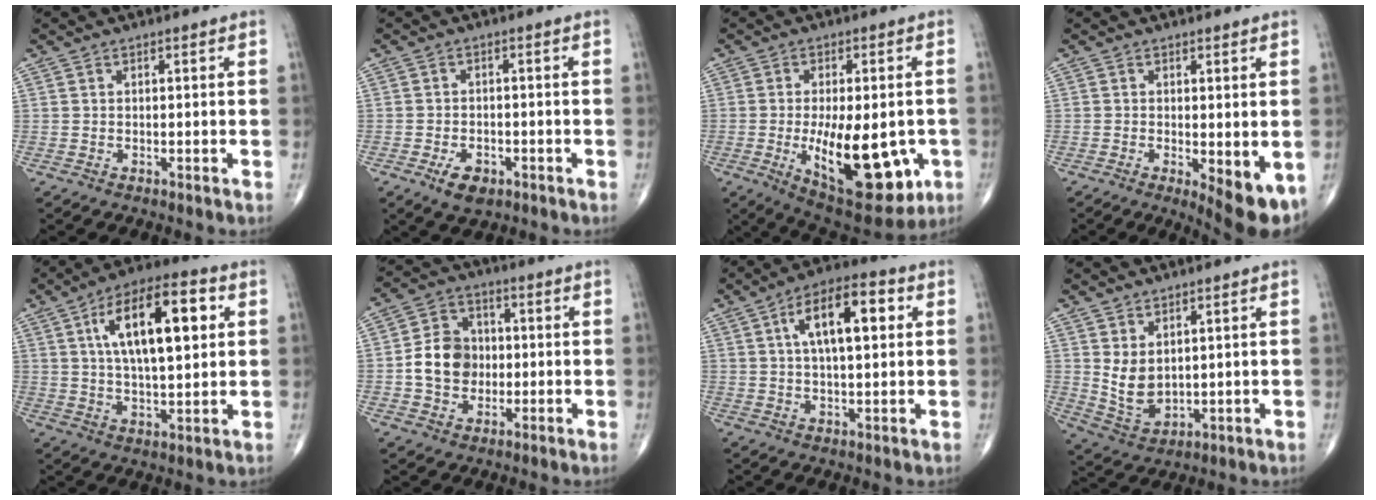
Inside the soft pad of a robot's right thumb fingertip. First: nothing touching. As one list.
[{"total": 4.7, "force": [-2.4, 2.7, 3.0], "torque": [-0.048, 0.004, -0.037]}, {"total": 19.6, "force": [-4.8, 8.8, 16.8], "torque": [-0.225, -0.014, -0.046]}, {"total": 7.9, "force": [-2.0, 2.6, 7.2], "torque": [-0.092, -0.020, -0.024]}, {"total": 17.5, "force": [4.9, 7.0, 15.3], "torque": [-0.240, 0.006, 0.076]}, {"total": 9.9, "force": [-0.7, 8.2, 5.5], "torque": [-0.072, 0.019, -0.019]}, {"total": 12.6, "force": [3.3, 5.2, 11.0], "torque": [-0.169, 0.016, 0.048]}, {"total": 6.6, "force": [1.8, 4.1, 4.8], "torque": [-0.077, -0.020, 0.054]}]